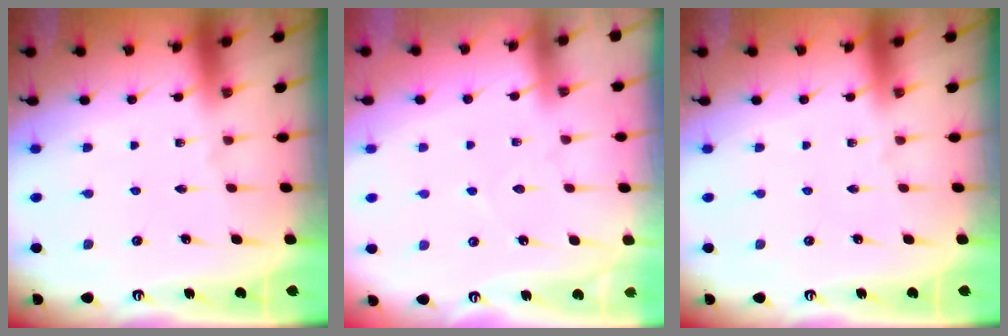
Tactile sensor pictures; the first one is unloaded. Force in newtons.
{"total": 3.5, "press": 3.4, "slide": 0.5}
{"total": 0.0}